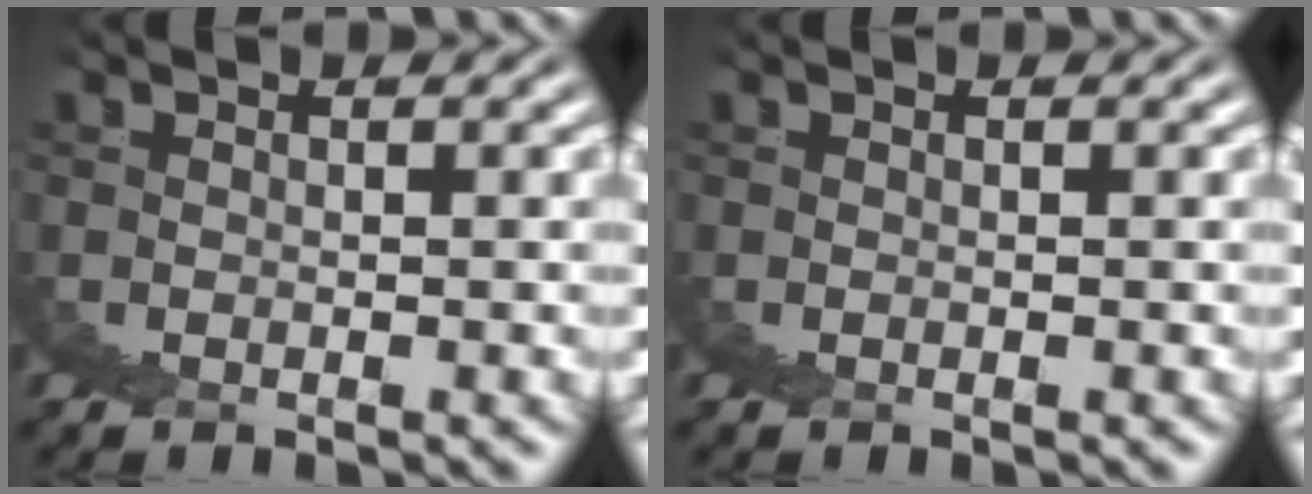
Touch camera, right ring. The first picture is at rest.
{"total": 0.0}